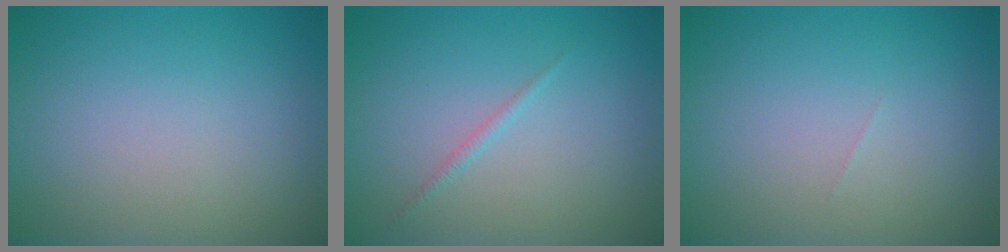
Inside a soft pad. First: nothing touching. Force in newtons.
{"total": 0.7, "press": 0.7, "slide": 0.0}
{"total": 0.0}